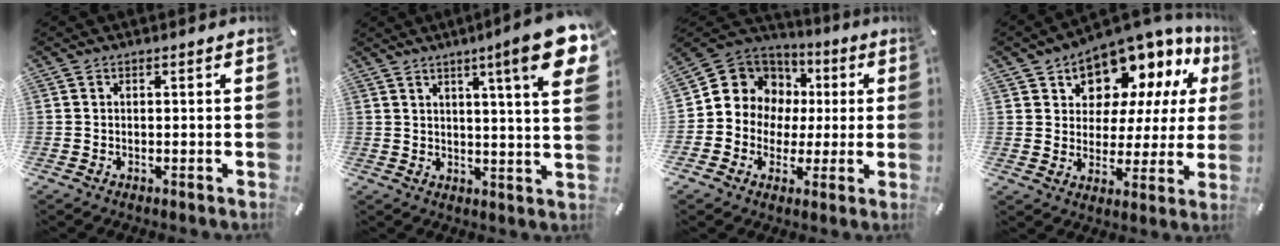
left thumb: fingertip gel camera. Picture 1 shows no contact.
{"total": 13.3, "force": [6.5, 1.2, 11.5], "torque": [-0.172, -0.033, 0.097]}
{"total": 10.0, "force": [1.8, 9.8, 1.4], "torque": [-0.043, -0.031, 0.037]}
{"total": 11.9, "force": [9.5, 6.5, 3.1], "torque": [-0.056, -0.094, 0.168]}